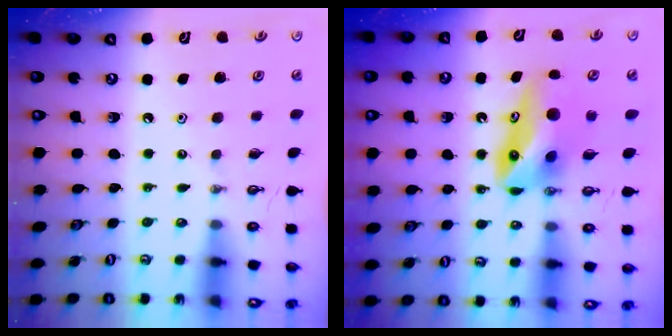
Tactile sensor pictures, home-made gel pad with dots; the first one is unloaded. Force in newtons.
{"total": 9.7, "press": 9.6, "slide": 1.4}